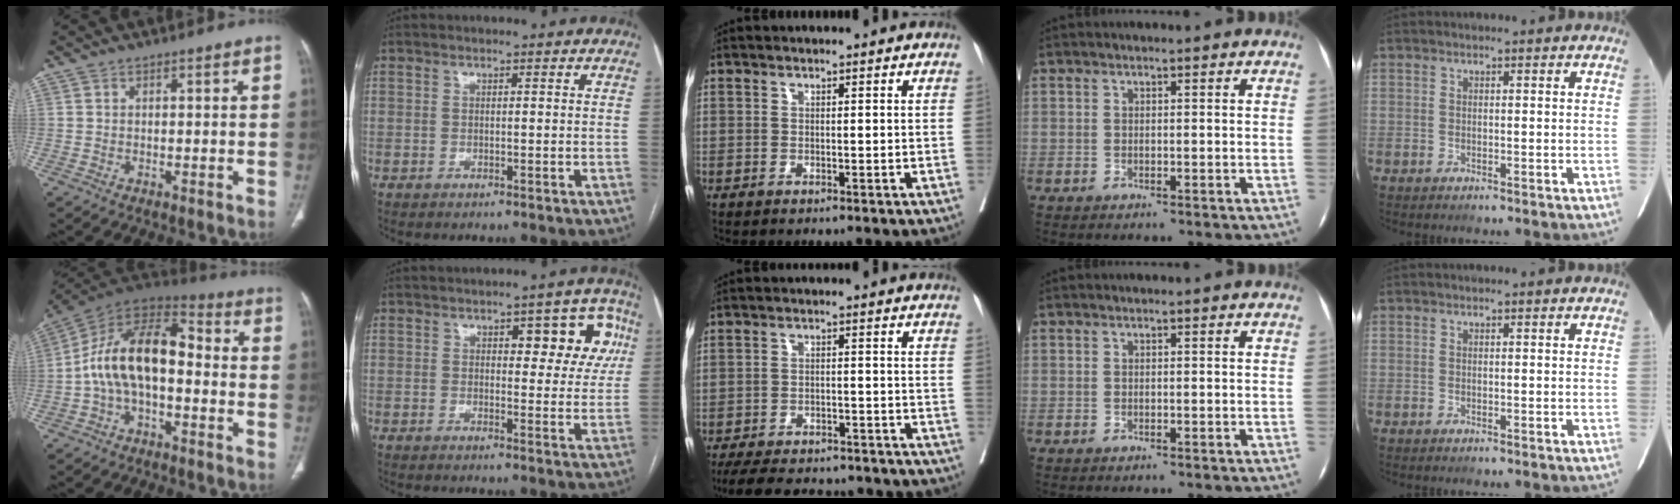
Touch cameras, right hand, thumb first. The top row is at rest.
{"thumb": {"total": 16.0, "force": [-1.8, 8.8, 13.2], "torque": [-0.220, 0.054, -0.043]}, "index": {"total": 8.6, "force": [3.1, 3.8, 7.1], "torque": [-0.062, 0.022, 0.034]}, "middle": {"total": 19.3, "force": [-17.1, 5.2, 7.1], "torque": [-0.148, -0.012, -0.223]}}